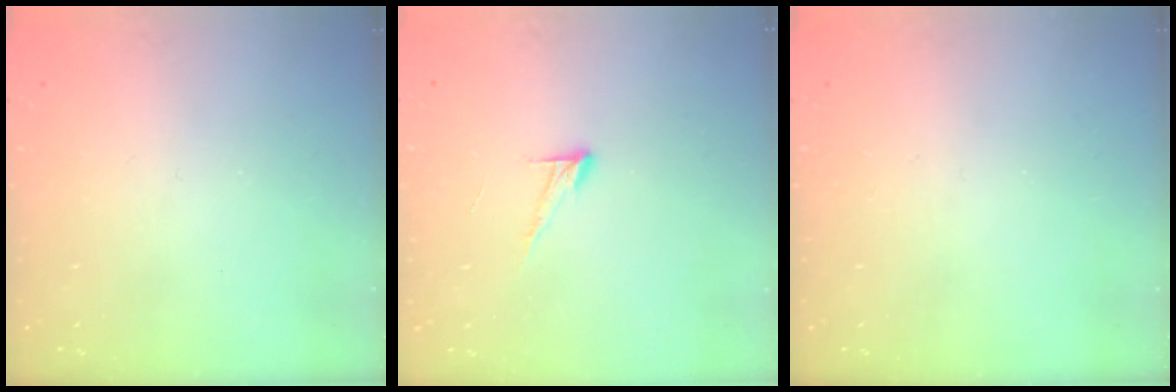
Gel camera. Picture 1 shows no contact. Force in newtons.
{"total": 7.1, "press": 7.0, "slide": 0.4}
{"total": 0.0}